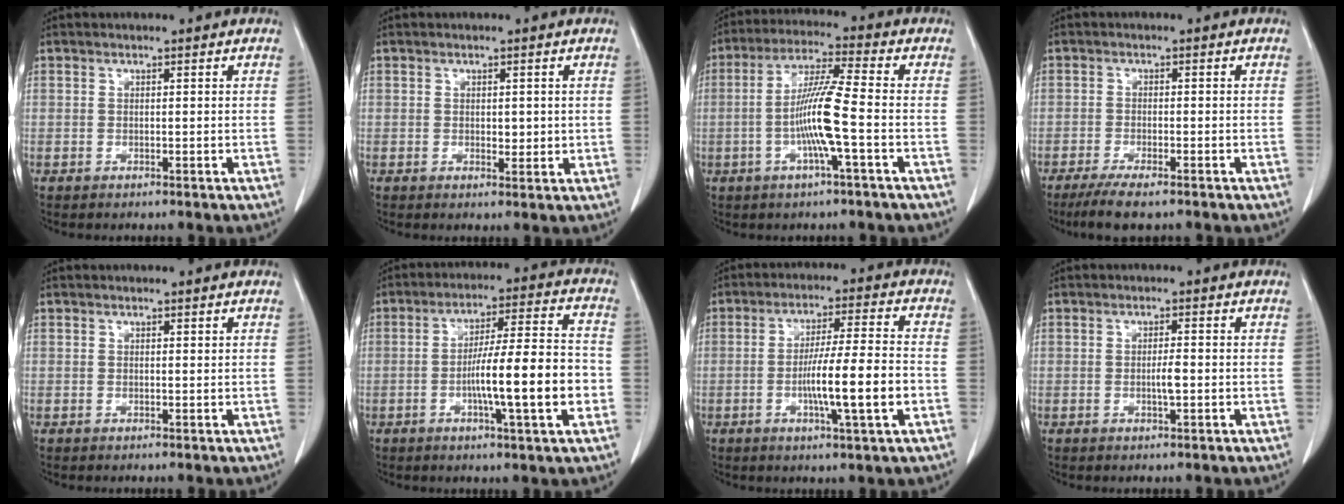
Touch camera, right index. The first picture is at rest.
{"total": 2.1, "force": [0.2, 1.2, 1.8], "torque": [-0.022, -0.003, 0.006]}
{"total": 9.5, "force": [-2.1, -0.4, 9.3], "torque": [-0.183, 0.001, -0.045]}
{"total": 6.1, "force": [-4.6, 1.0, 3.9], "torque": [-0.066, -0.014, -0.073]}
{"total": 0.0}
{"total": 13.6, "force": [-3.1, 0.8, 13.2], "torque": [-0.214, 0.008, -0.052]}
{"total": 10.5, "force": [-2.7, -0.1, 10.2], "torque": [-0.176, -0.002, -0.048]}
{"total": 2.1, "force": [-0.4, 0.2, 2.0], "torque": [-0.040, -0.001, -0.006]}